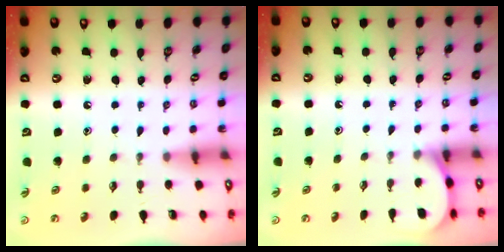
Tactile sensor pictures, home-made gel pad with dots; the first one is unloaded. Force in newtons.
{"total": 1.4, "press": 1.4, "slide": 0.1}